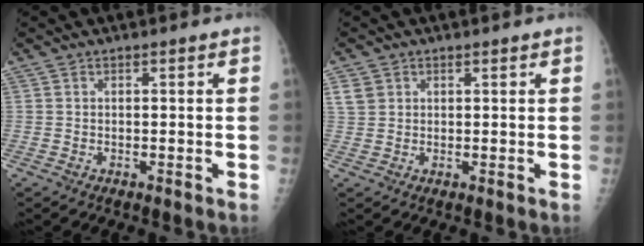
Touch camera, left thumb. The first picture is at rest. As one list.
[{"total": 3.6, "force": [1.9, 2.6, 1.4], "torque": [-0.026, 0.002, 0.046]}]